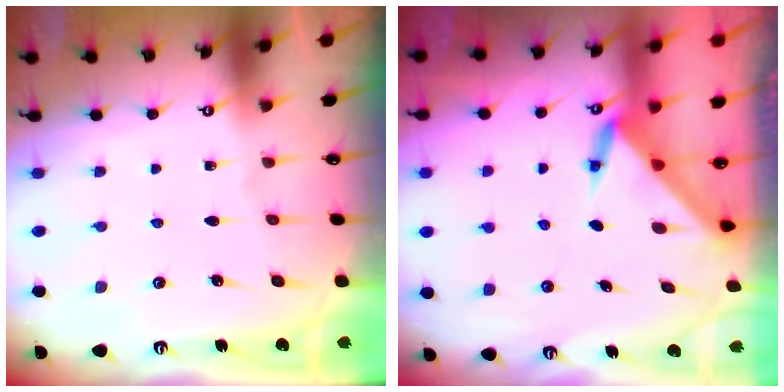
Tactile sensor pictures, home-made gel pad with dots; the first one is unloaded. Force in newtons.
{"total": 3.4, "press": 3.4, "slide": 0.2}